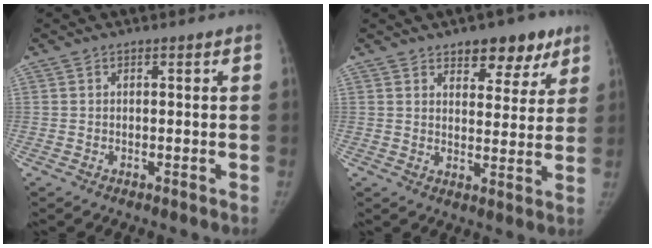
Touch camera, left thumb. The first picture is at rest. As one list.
[{"total": 9.7, "force": [6.3, 5.0, 5.4], "torque": [-0.025, -0.029, 0.084]}]